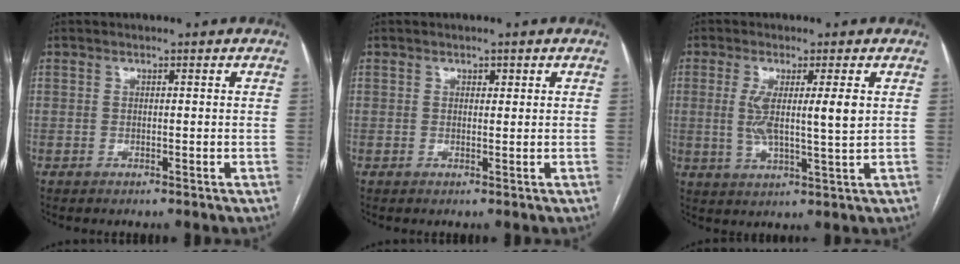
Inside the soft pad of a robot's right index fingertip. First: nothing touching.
{"total": 0.9, "force": [0.5, 0.6, 0.4], "torque": [-0.001, 0.001, 0.005]}
{"total": 7.4, "force": [1.2, 0.4, 7.3], "torque": [-0.136, -0.001, 0.023]}